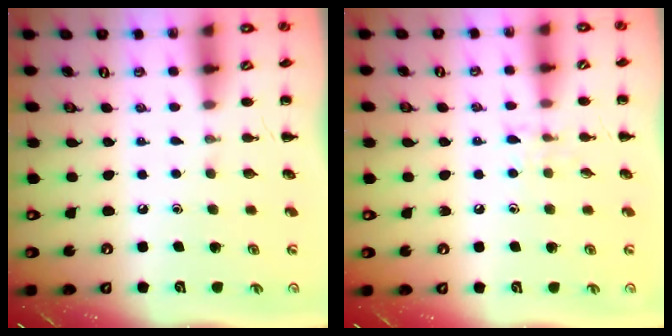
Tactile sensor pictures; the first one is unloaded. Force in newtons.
{"total": 5.4, "press": 5.2, "slide": 1.2}